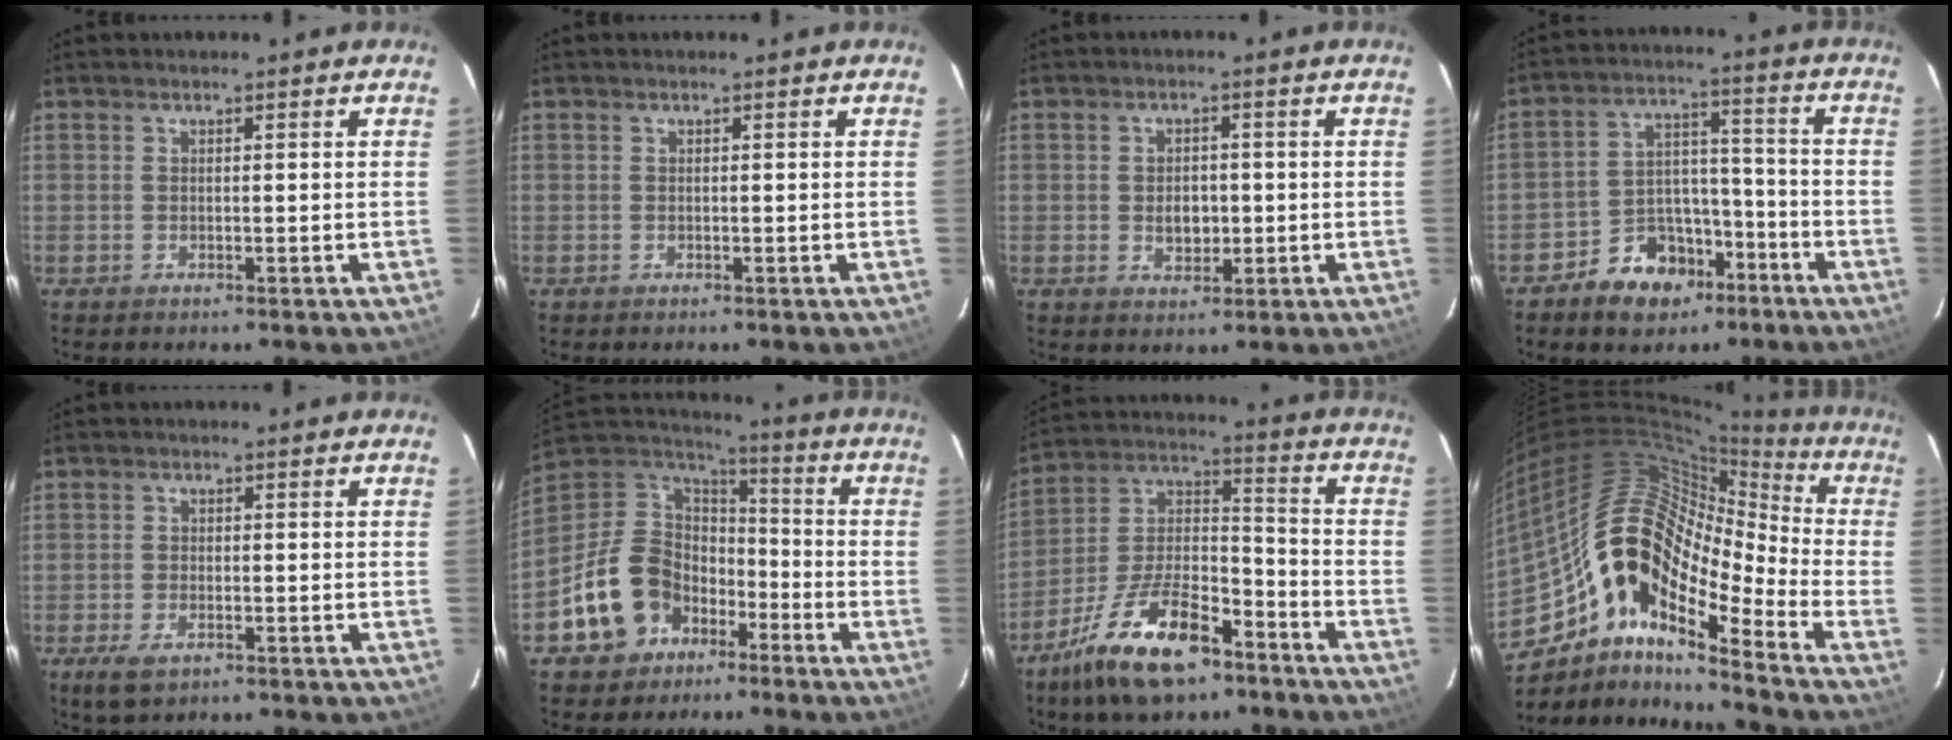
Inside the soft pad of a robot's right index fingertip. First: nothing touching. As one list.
[{"total": 0.0}, {"total": 4.0, "force": [-0.4, 3.0, 2.6], "torque": [-0.044, 0.000, -0.003]}, {"total": 10.8, "force": [-6.9, 7.3, 3.9], "torque": [-0.078, 0.033, -0.097]}, {"total": 4.3, "force": [-2.4, 2.1, 2.8], "torque": [-0.069, -0.010, -0.043]}, {"total": 15.9, "force": [-8.1, 12.4, 5.9], "torque": [-0.158, 0.031, -0.120]}, {"total": 18.8, "force": [-11.9, 7.7, 12.3], "torque": [-0.247, 0.005, -0.208]}, {"total": 19.1, "force": [-9.4, 8.0, 14.6], "torque": [-0.234, -0.011, -0.193]}]